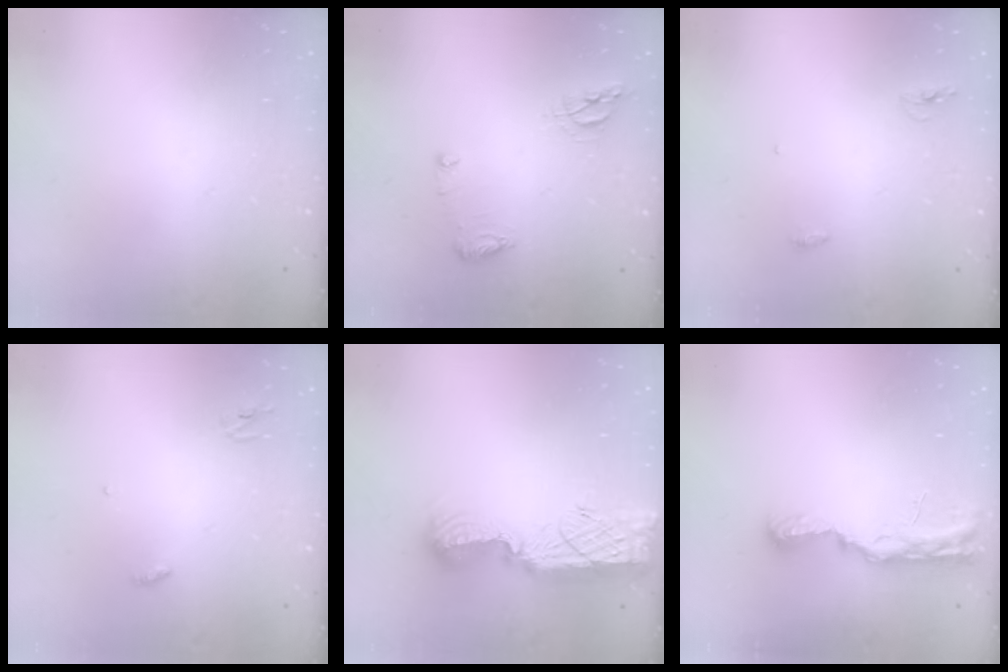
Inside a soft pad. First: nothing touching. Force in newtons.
{"total": 8.1, "press": 8.1, "slide": 0.4}
{"total": 7.7, "press": 4.3, "slide": 6.3}
{"total": 2.9, "press": 2.9, "slide": 0.2}
{"total": 13.4, "press": 13.3, "slide": 0.6}
{"total": 11.3, "press": 10.0, "slide": 5.1}